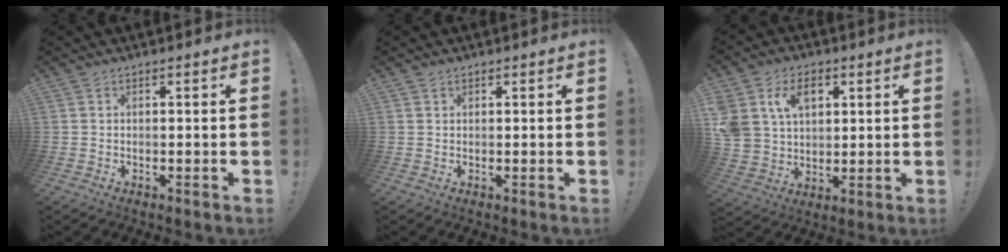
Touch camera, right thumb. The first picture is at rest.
{"total": 0.8, "force": [0.7, 0.4, 0.1], "torque": [0.002, -0.002, 0.013]}
{"total": 12.0, "force": [5.3, 9.1, 5.8], "torque": [-0.109, -0.013, 0.106]}